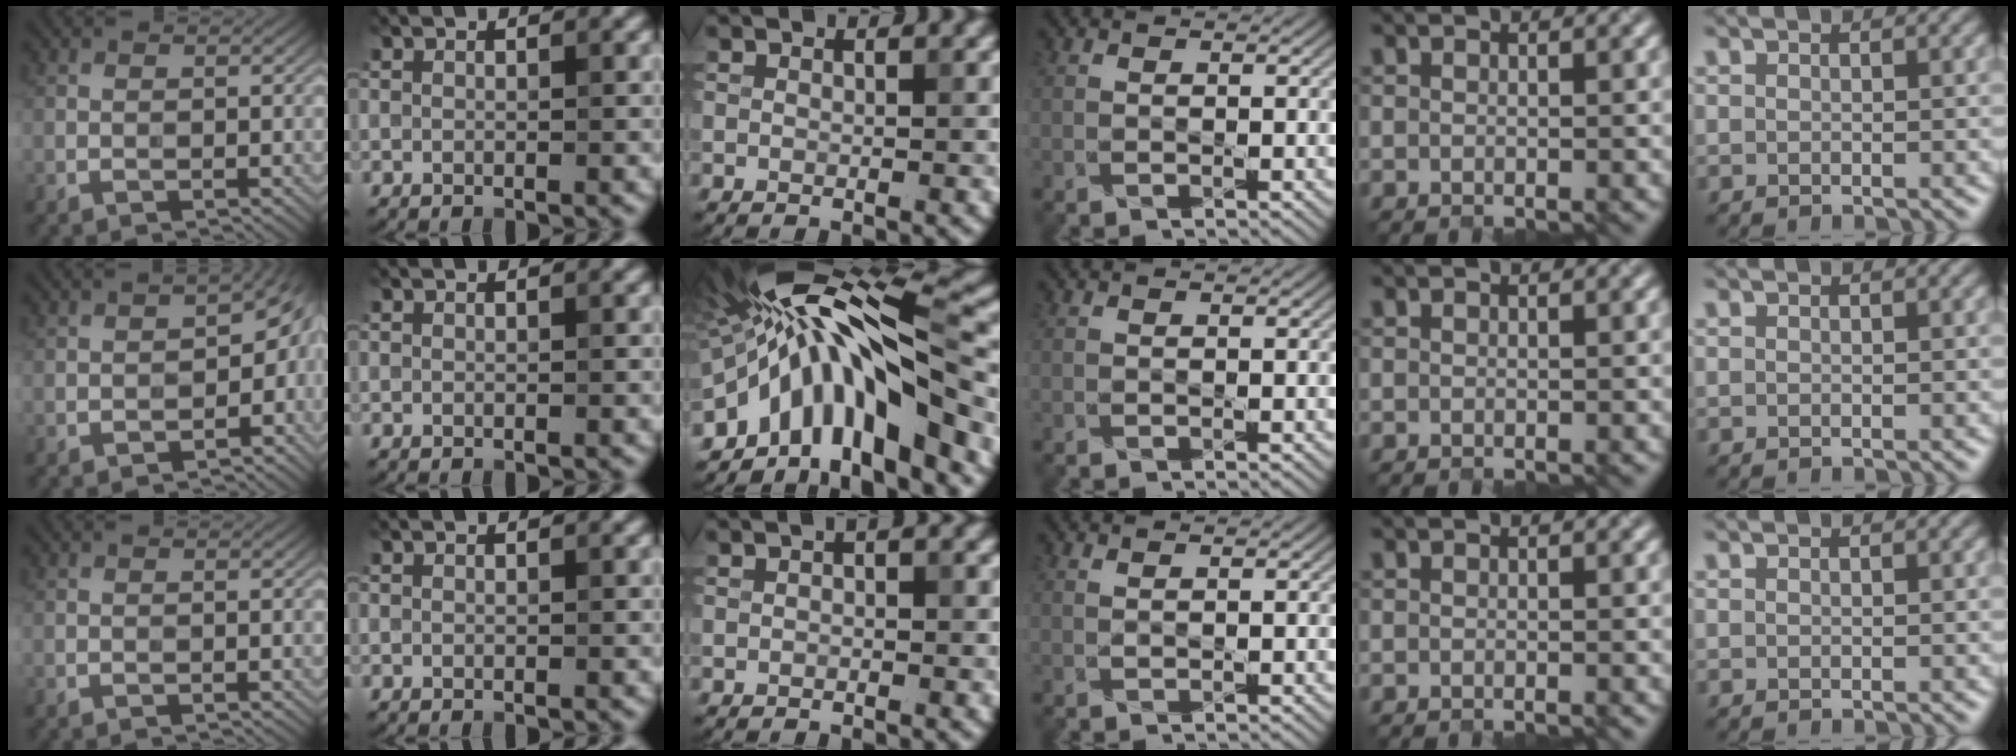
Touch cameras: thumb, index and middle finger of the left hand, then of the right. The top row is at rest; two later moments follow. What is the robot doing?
{"motion": "close", "object": "stapler"}